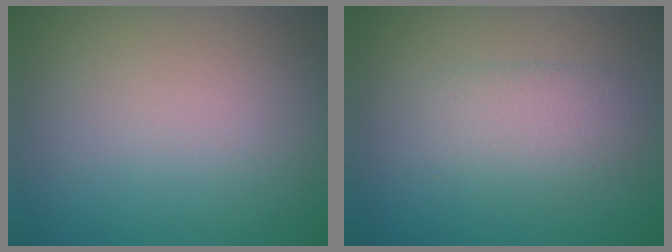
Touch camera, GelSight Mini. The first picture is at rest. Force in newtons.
{"total": 2.3, "press": 2.2, "slide": 0.1}